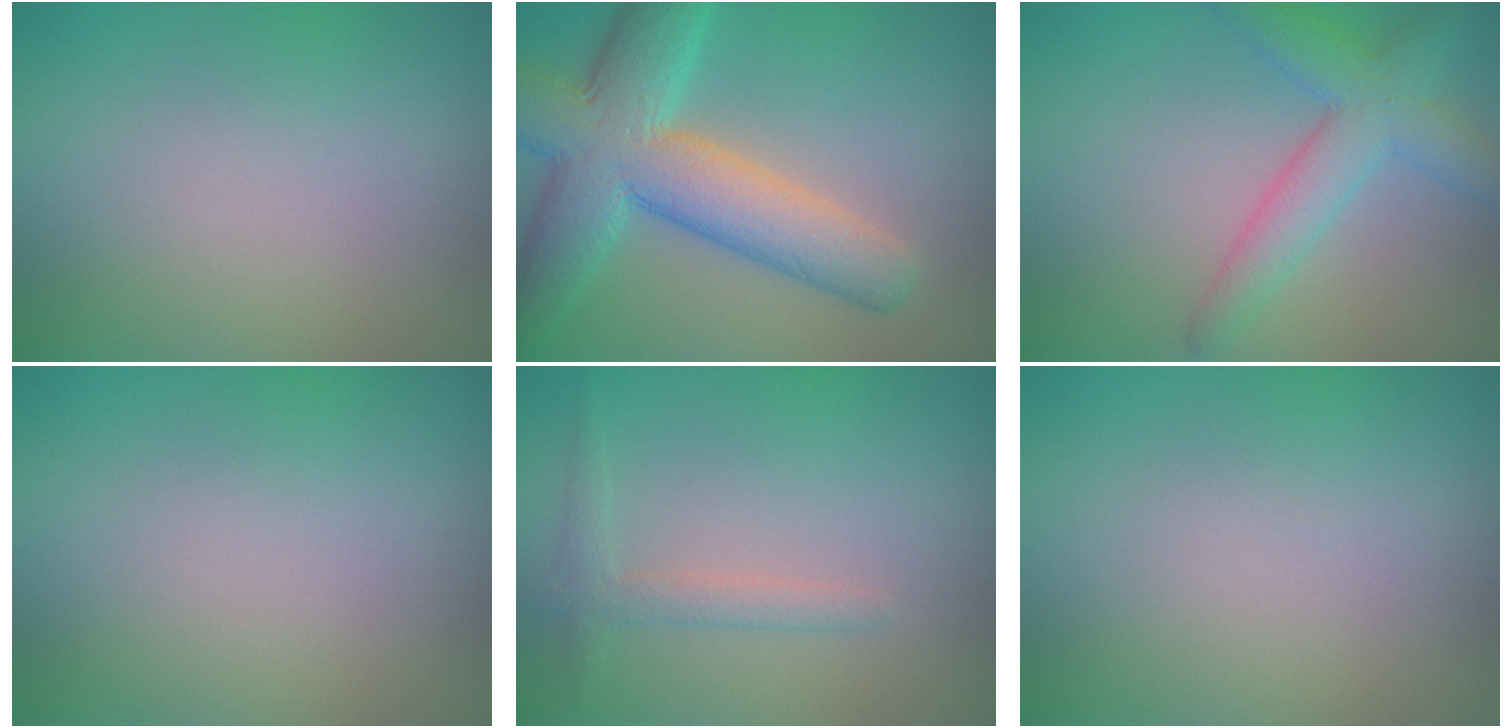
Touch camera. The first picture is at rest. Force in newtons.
{"total": 10.4, "press": 10.4, "slide": 0.4}
{"total": 4.6, "press": 4.6, "slide": 0.2}
{"total": 0.0}
{"total": 1.9, "press": 1.9, "slide": 0.0}
{"total": 0.0}